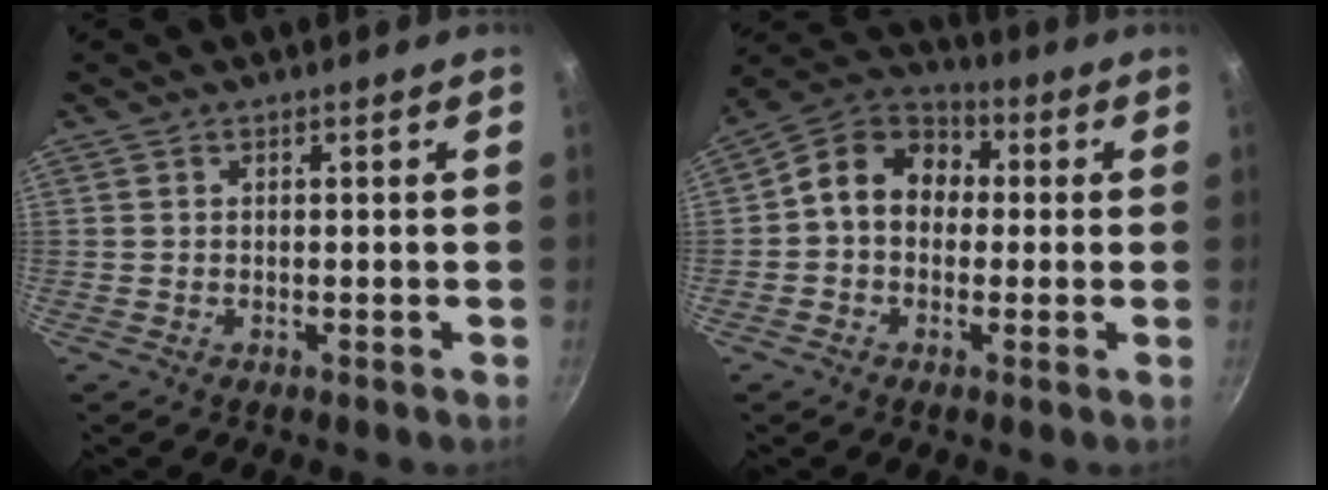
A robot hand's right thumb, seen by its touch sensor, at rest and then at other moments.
{"total": 10.7, "force": [0.6, 8.6, 6.2], "torque": [-0.068, 0.030, -0.016]}